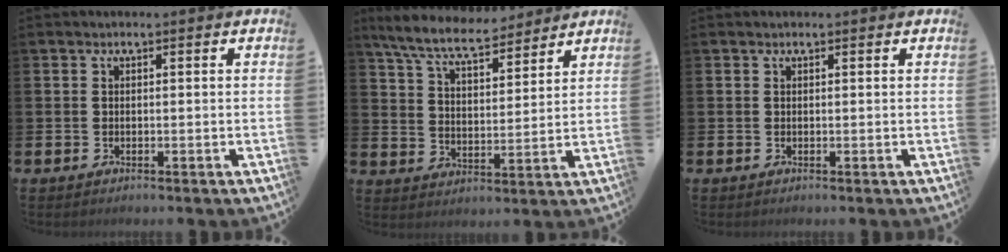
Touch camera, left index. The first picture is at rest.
{"total": 8.2, "force": [7.5, 1.6, 2.8], "torque": [-0.087, -0.035, 0.136]}
{"total": 0.0}